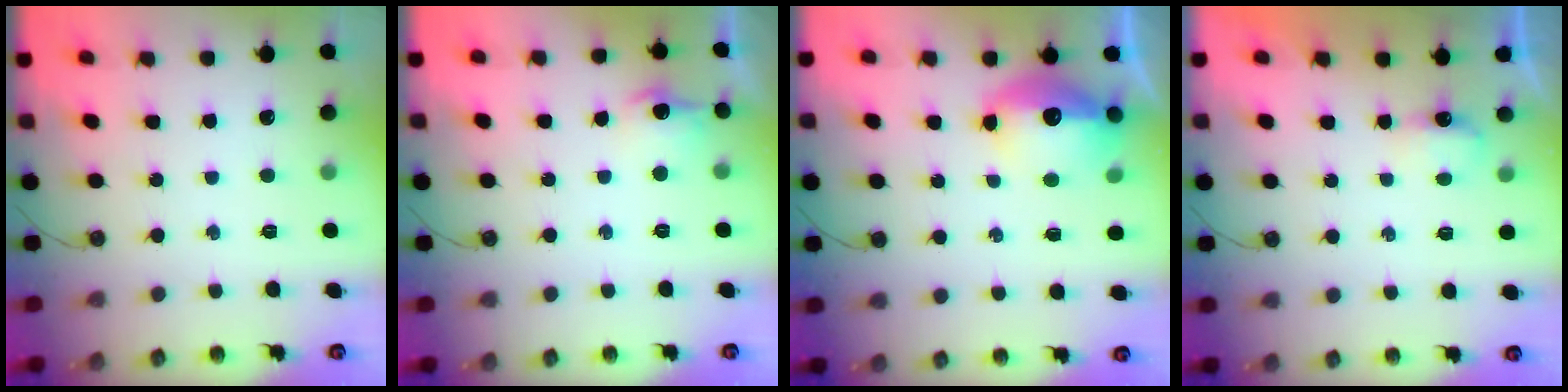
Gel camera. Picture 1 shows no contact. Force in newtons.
{"total": 8.0, "press": 8.0, "slide": 0.7}
{"total": 13.3, "press": 13.3, "slide": 1.5}
{"total": 3.5, "press": 3.4, "slide": 0.7}